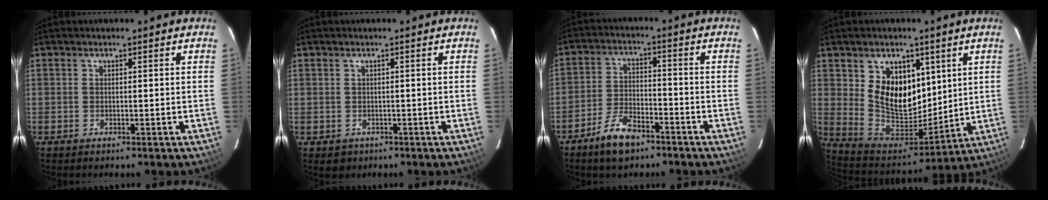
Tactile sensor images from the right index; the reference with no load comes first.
{"total": 2.2, "force": [-0.4, 2.1, 0.3], "torque": [-0.004, 0.000, 0.001]}
{"total": 8.0, "force": [-5.7, 3.4, 4.4], "torque": [-0.101, 0.005, -0.103]}
{"total": 14.7, "force": [5.3, 10.2, 9.1], "torque": [-0.168, -0.005, 0.117]}